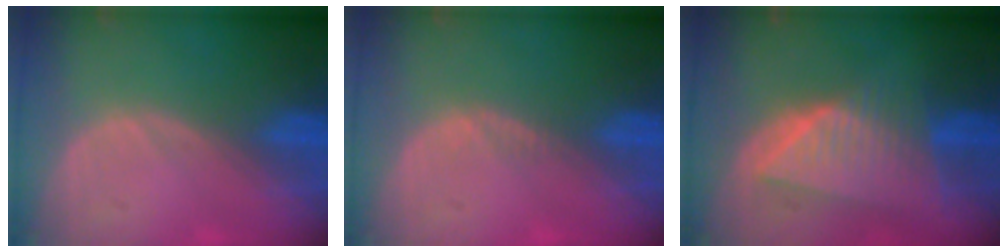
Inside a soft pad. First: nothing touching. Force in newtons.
{"total": 0.7, "press": 0.6, "slide": 0.4}
{"total": 8.8, "press": 7.9, "slide": 3.9}